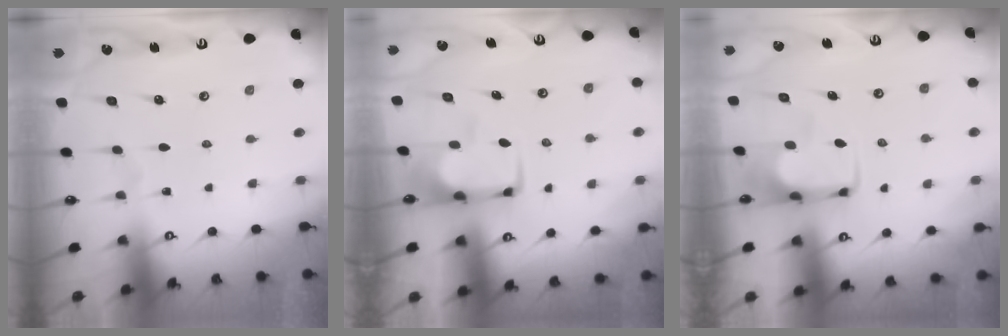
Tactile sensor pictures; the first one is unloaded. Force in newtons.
{"total": 1.5, "press": 1.5, "slide": 0.5}
{"total": 2.2, "press": 2.1, "slide": 0.8}